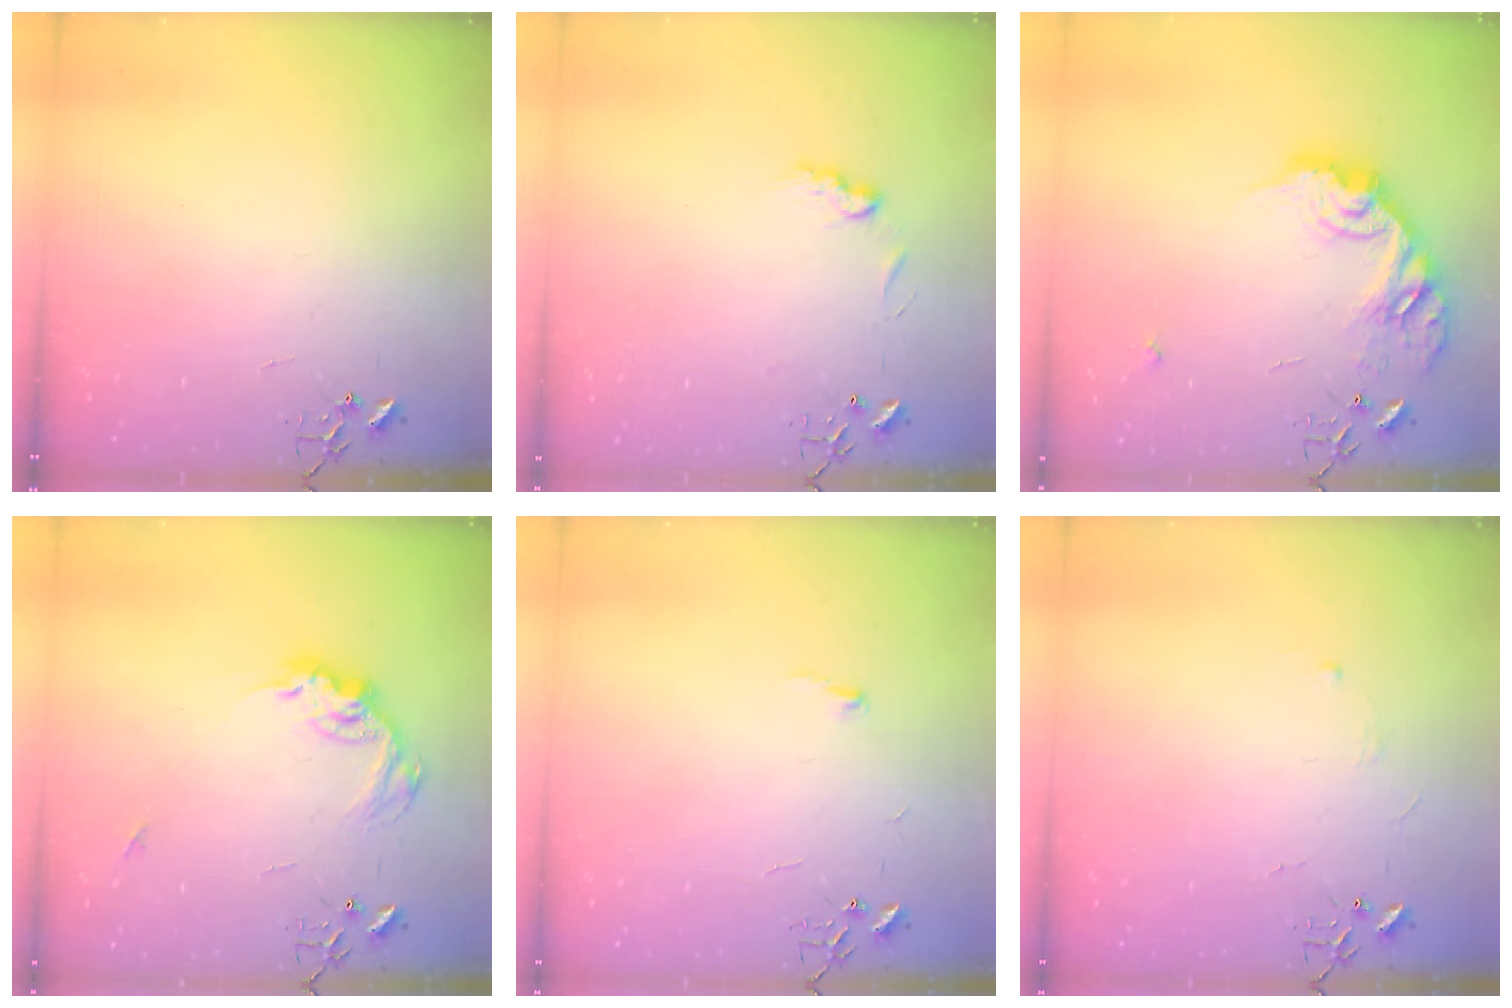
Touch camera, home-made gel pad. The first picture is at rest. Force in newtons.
{"total": 7.6, "press": 7.6, "slide": 0.7}
{"total": 18.3, "press": 18.3, "slide": 1.0}
{"total": 14.4, "press": 14.3, "slide": 1.1}
{"total": 3.5, "press": 3.5, "slide": 0.4}
{"total": 2.9, "press": 2.8, "slide": 0.5}